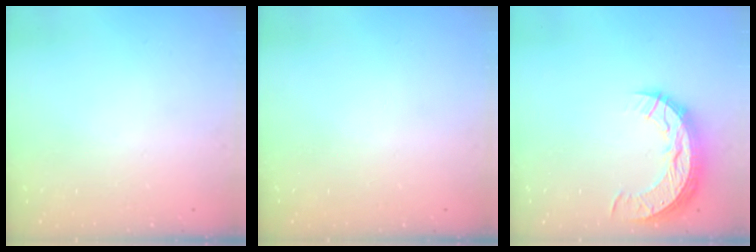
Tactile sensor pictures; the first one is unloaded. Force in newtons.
{"total": 0.0}
{"total": 12.2, "press": 12.2, "slide": 0.9}